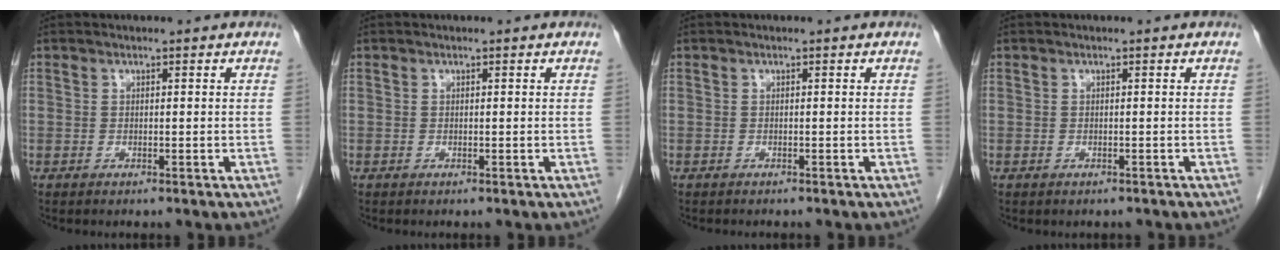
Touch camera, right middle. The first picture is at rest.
{"total": 0.0}
{"total": 0.9, "force": [-0.9, 0.2, 0.3], "torque": [-0.011, -0.003, -0.011]}
{"total": 0.8, "force": [-0.7, 0.4, 0.1], "torque": [-0.010, 0.000, -0.009]}